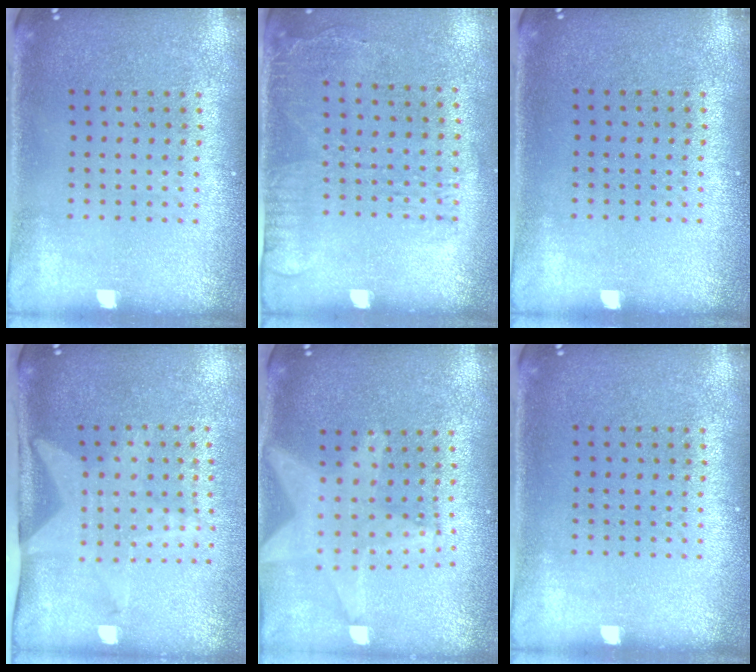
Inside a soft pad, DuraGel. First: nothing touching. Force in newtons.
{"total": 1.7, "press": 1.2, "slide": 1.2}
{"total": 0.0}
{"total": 2.1, "press": 1.6, "slide": 1.3}
{"total": 2.3, "press": 1.9, "slide": 1.3}
{"total": 0.0}